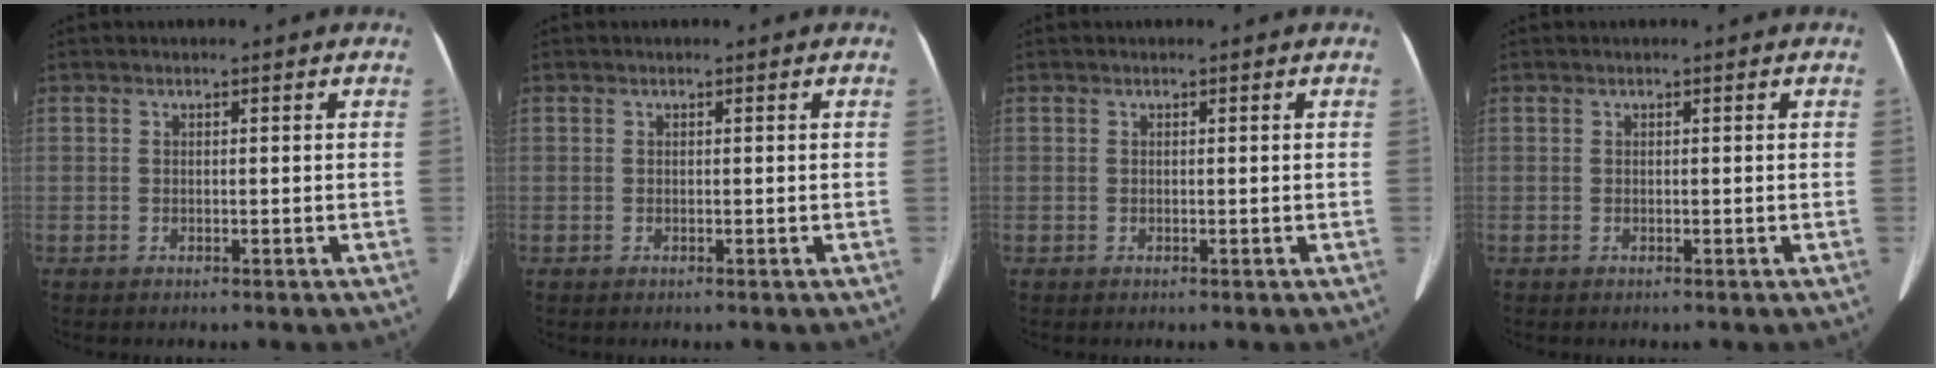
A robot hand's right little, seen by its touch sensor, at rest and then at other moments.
{"total": 0.0}
{"total": 0.0}
{"total": 0.0}